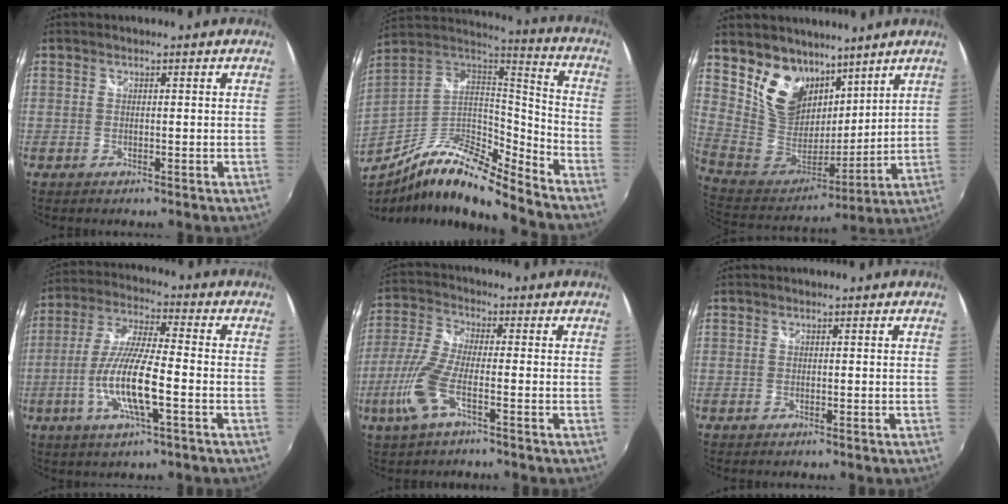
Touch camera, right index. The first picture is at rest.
{"total": 17.4, "force": [-13.2, 3.2, 10.8], "torque": [-0.199, -0.010, -0.256]}
{"total": 16.1, "force": [11.1, 10.0, 5.9], "torque": [-0.136, 0.005, 0.228]}
{"total": 12.6, "force": [-3.8, 2.1, 11.8], "torque": [-0.241, -0.008, -0.072]}
{"total": 9.2, "force": [-3.9, 2.2, 8.0], "torque": [-0.190, -0.004, -0.082]}
{"total": 0.0}